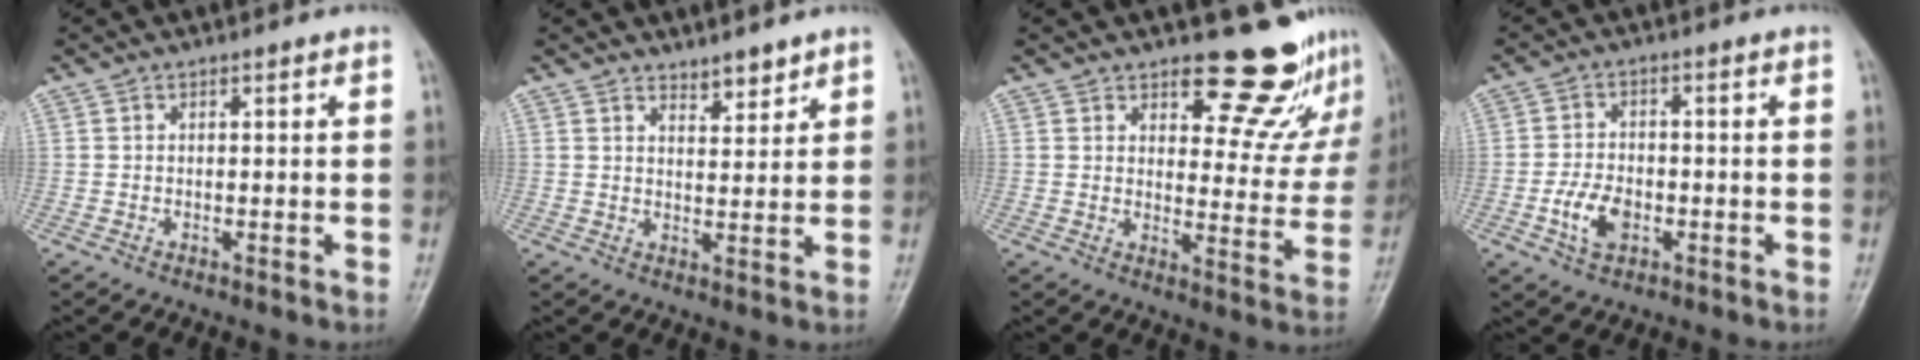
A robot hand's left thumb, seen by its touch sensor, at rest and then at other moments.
{"total": 3.4, "force": [2.9, 1.3, 1.2], "torque": [-0.006, -0.024, 0.048]}
{"total": 11.8, "force": [10.2, 4.3, 4.0], "torque": [-0.008, -0.096, 0.127]}
{"total": 6.1, "force": [-2.2, 3.9, 4.3], "torque": [-0.076, 0.009, -0.041]}